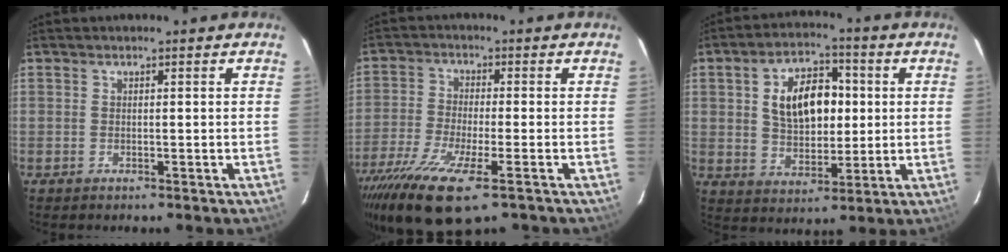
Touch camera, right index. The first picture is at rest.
{"total": 16.1, "force": [-10.2, 3.8, 11.8], "torque": [-0.248, -0.066, -0.190]}
{"total": 12.4, "force": [2.0, 7.7, 9.5], "torque": [-0.167, 0.025, 0.042]}